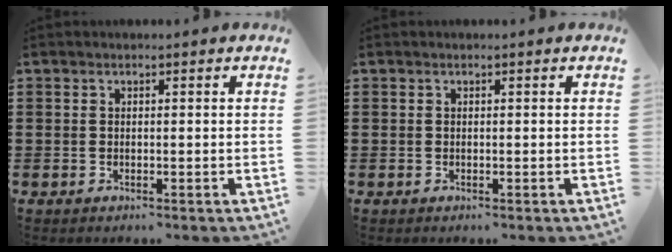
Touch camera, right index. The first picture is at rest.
{"total": 0.0}